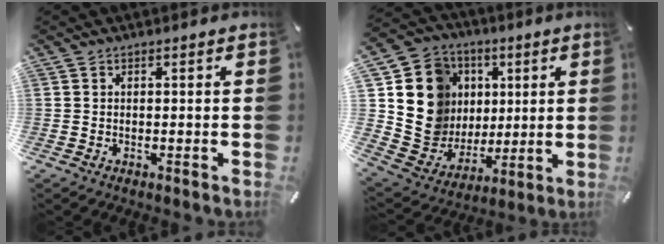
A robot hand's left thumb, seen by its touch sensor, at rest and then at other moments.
{"total": 15.8, "force": [3.3, 14.9, 3.7], "torque": [-0.058, -0.019, 0.084]}